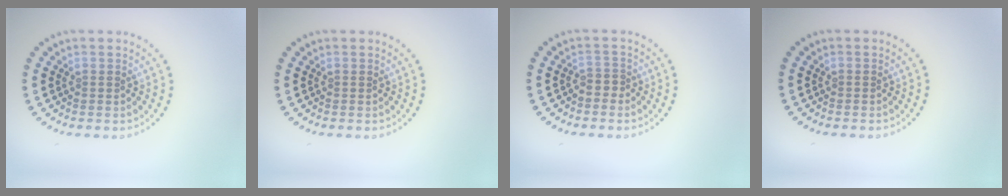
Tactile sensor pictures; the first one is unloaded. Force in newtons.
{"total": 0.0}
{"total": 1.0, "press": 0.7, "slide": 0.7}
{"total": 0.0}